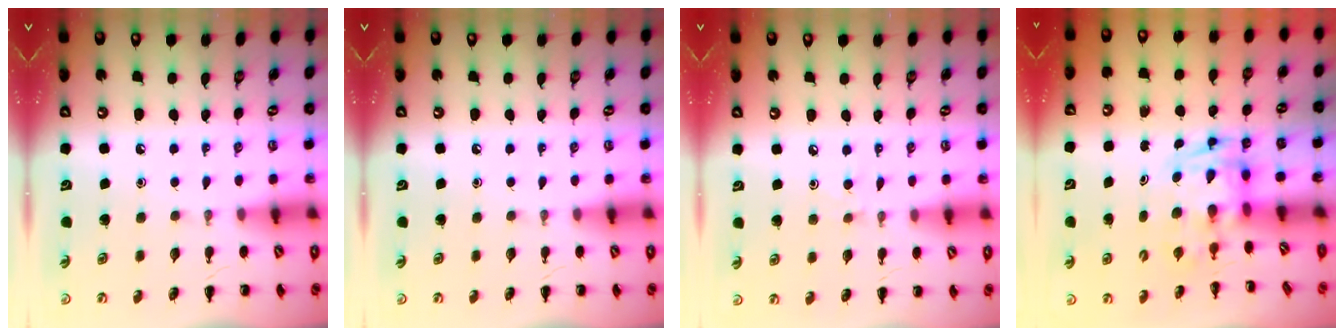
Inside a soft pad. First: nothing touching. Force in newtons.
{"total": 0.0}
{"total": 2.9, "press": 2.7, "slide": 1.1}
{"total": 2.7, "press": 2.7, "slide": 0.5}